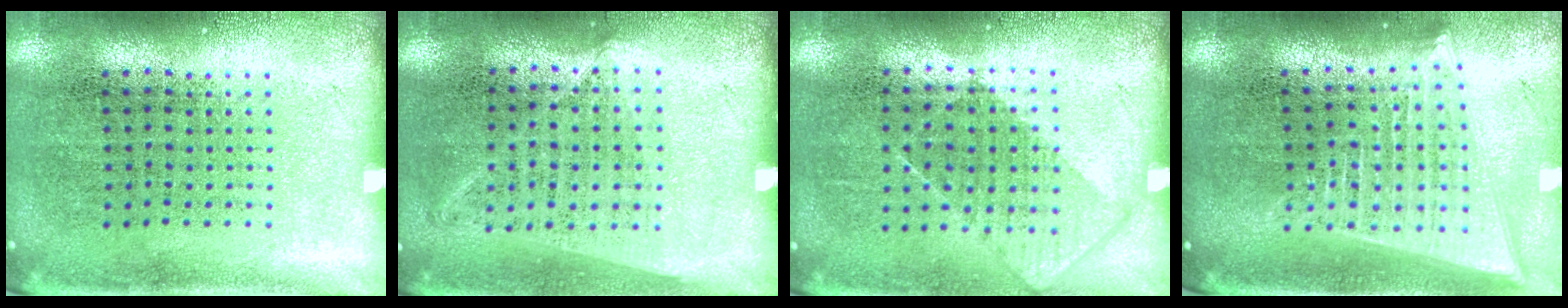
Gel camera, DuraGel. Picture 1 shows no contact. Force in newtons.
{"total": 1.0, "press": 0.9, "slide": 0.5}
{"total": 0.9, "press": 0.7, "slide": 0.5}
{"total": 2.1, "press": 1.8, "slide": 1.1}